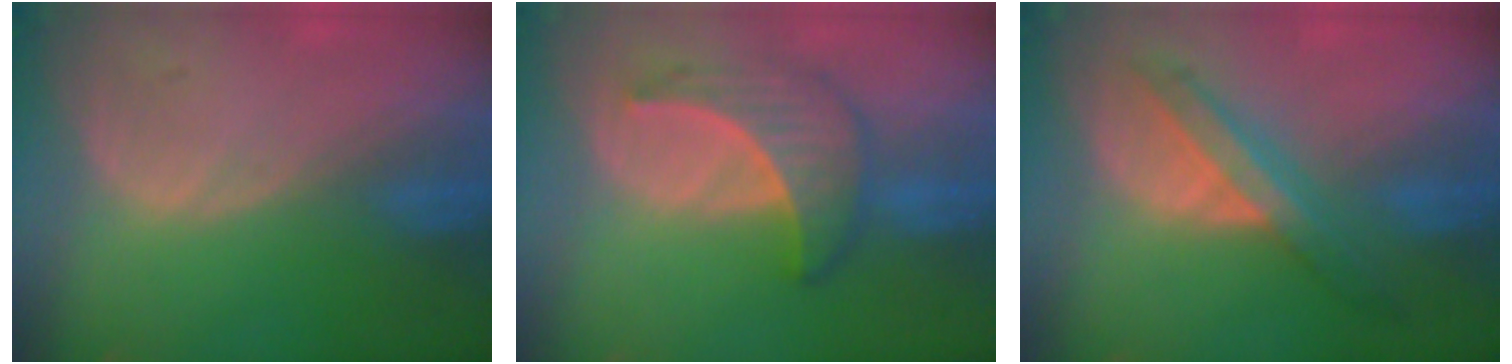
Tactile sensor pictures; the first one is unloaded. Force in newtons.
{"total": 6.4, "press": 6.2, "slide": 1.7}
{"total": 7.2, "press": 6.1, "slide": 3.8}